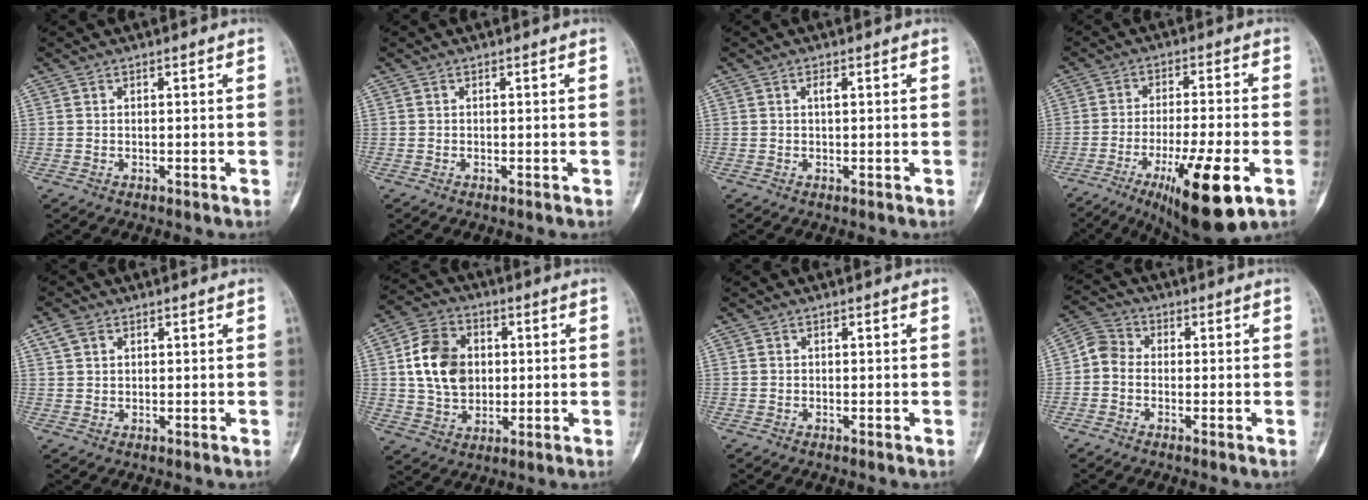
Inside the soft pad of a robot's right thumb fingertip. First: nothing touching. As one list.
[{"total": 0.0}, {"total": 1.2, "force": [0.2, 0.4, 1.1], "torque": [-0.020, 0.001, 0.003]}, {"total": 16.0, "force": [-7.0, 3.5, 14.0], "torque": [-0.232, 0.004, -0.103]}, {"total": 2.9, "force": [1.5, 1.9, 1.6], "torque": [-0.032, 0.005, 0.035]}, {"total": 12.9, "force": [1.6, 10.0, 8.0], "torque": [-0.119, 0.004, 0.030]}, {"total": 0.0}, {"total": 4.8, "force": [-0.6, 4.1, 2.4], "torque": [-0.033, 0.014, -0.027]}]